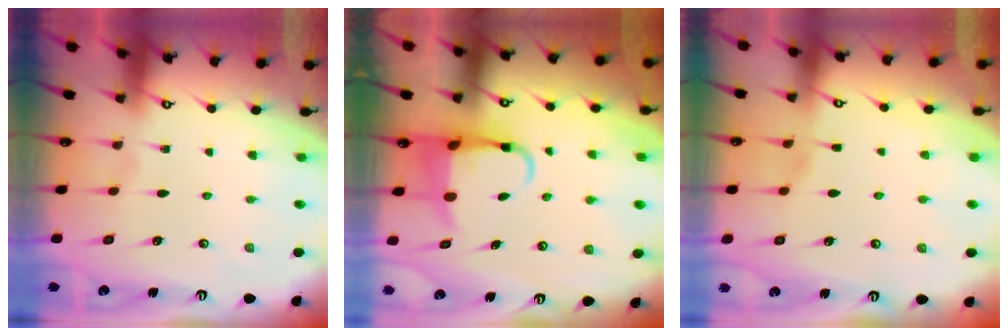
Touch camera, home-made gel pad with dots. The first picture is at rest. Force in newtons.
{"total": 5.4, "press": 5.4, "slide": 0.8}
{"total": 1.6, "press": 1.5, "slide": 0.4}